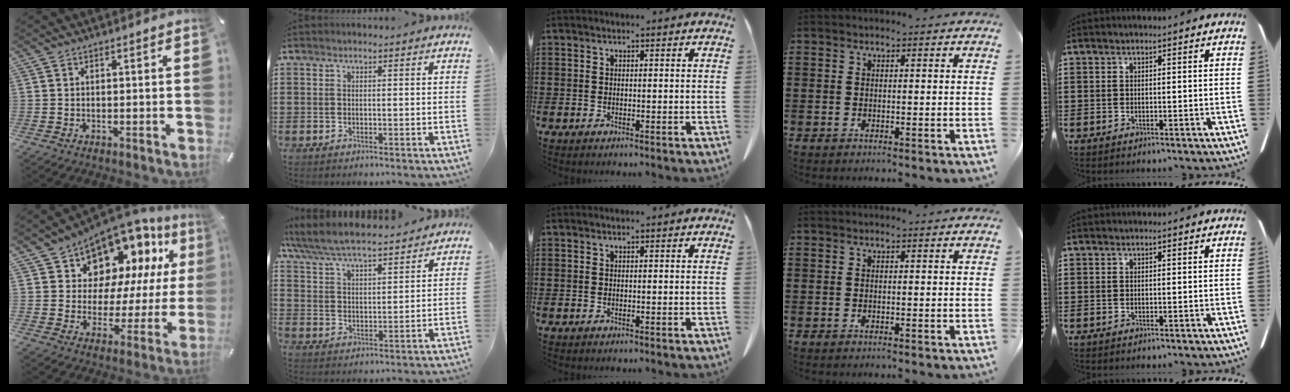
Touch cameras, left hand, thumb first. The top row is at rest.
{"thumb": {"total": 12.6, "force": [9.7, 7.5, 2.9], "torque": [-0.057, -0.095, 0.175]}, "index": {"total": 6.5, "force": [6.2, 0.9, 1.9], "torque": [-0.064, -0.031, 0.108]}}